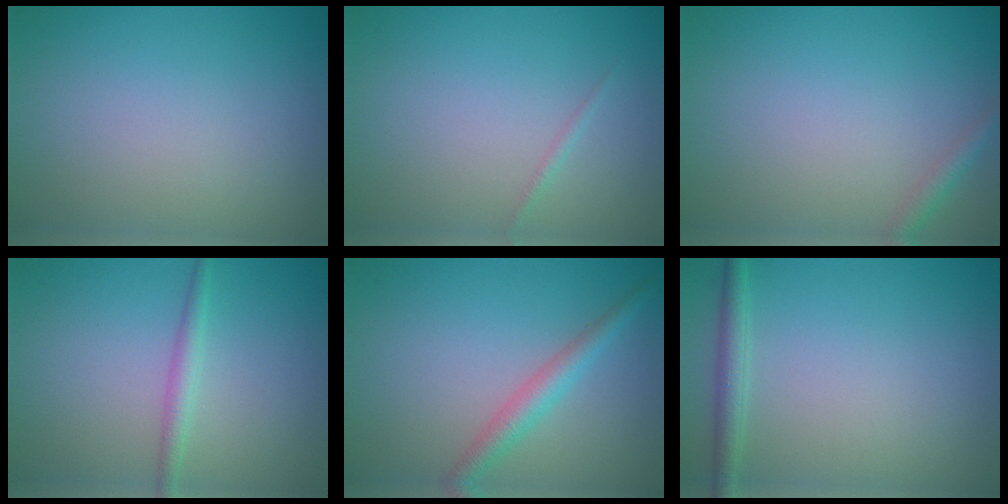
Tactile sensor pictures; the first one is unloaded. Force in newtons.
{"total": 0.6, "press": 0.6, "slide": 0.1}
{"total": 1.4, "press": 1.4, "slide": 0.1}
{"total": 1.7, "press": 1.7, "slide": 0.1}
{"total": 2.6, "press": 2.6, "slide": 0.0}
{"total": 1.8, "press": 1.8, "slide": 0.1}